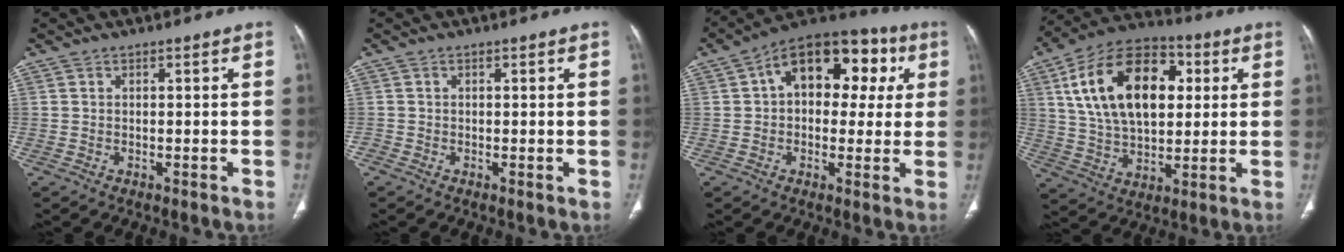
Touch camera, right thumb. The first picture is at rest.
{"total": 0.6, "force": [-0.2, 0.3, 0.4], "torque": [-0.007, -0.004, -0.010]}
{"total": 17.7, "force": [4.4, 11.4, 12.7], "torque": [-0.126, 0.036, 0.053]}
{"total": 22.1, "force": [5.6, 13.4, 16.7], "torque": [-0.264, 0.009, 0.093]}